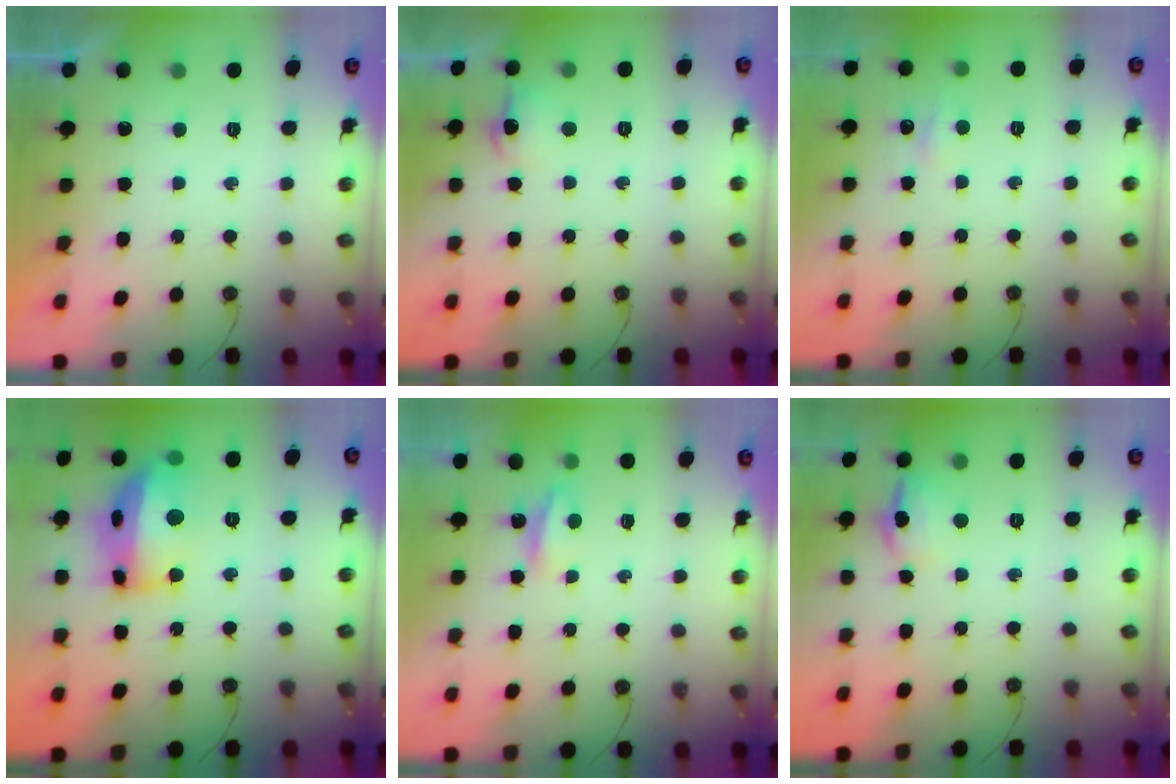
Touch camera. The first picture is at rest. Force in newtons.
{"total": 7.3, "press": 7.2, "slide": 0.8}
{"total": 3.7, "press": 3.7, "slide": 0.5}
{"total": 17.3, "press": 17.2, "slide": 1.8}
{"total": 4.4, "press": 4.4, "slide": 0.4}
{"total": 8.7, "press": 8.6, "slide": 1.4}